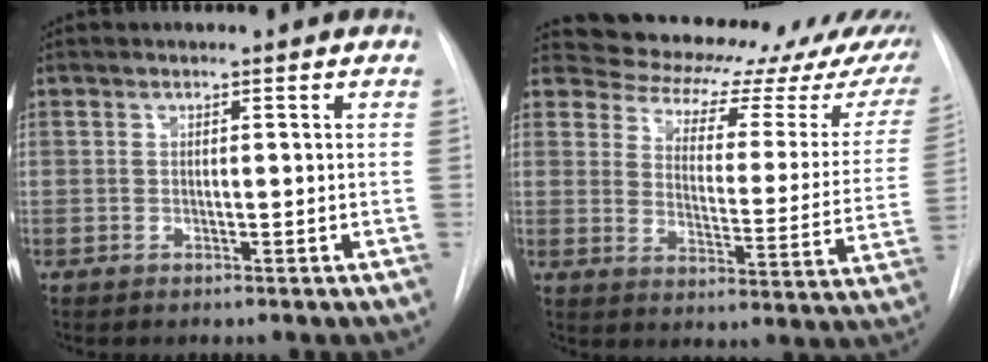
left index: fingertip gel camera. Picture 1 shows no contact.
{"total": 20.3, "force": [18.3, 7.0, 5.2], "torque": [-0.049, -0.052, 0.199]}